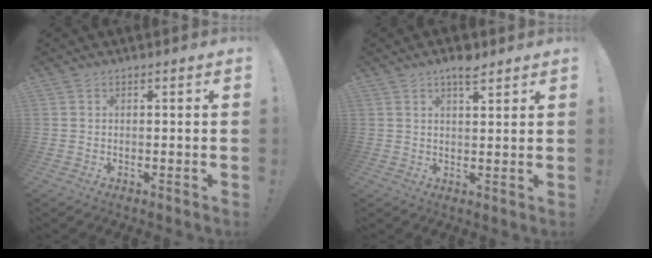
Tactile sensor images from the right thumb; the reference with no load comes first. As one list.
[{"total": 4.6, "force": [3.4, 1.1, 2.9], "torque": [-0.033, -0.023, 0.052]}]